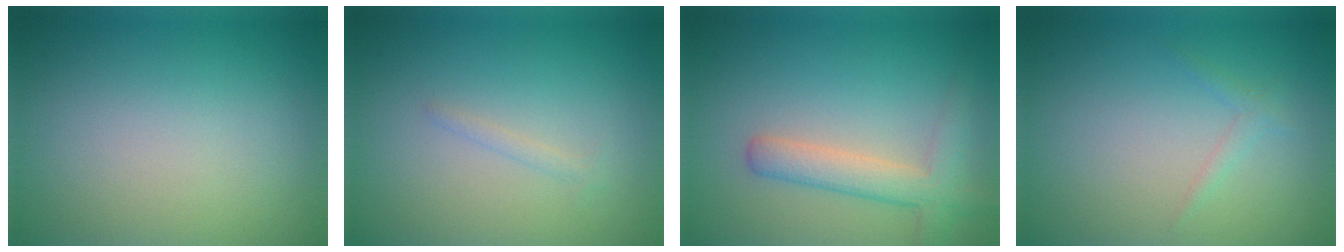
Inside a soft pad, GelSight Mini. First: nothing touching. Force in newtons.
{"total": 0.7, "press": 0.7, "slide": 0.1}
{"total": 3.6, "press": 3.6, "slide": 0.3}
{"total": 0.9, "press": 0.9, "slide": 0.0}